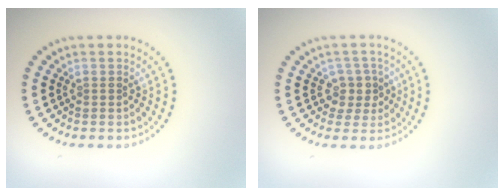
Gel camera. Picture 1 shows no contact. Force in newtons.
{"total": 2.2, "press": 1.9, "slide": 1.2}